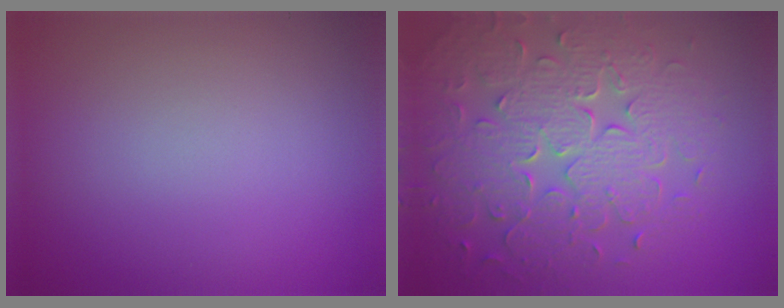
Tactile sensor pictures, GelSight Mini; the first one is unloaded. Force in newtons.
{"total": 8.6, "press": 6.1, "slide": 6.1}